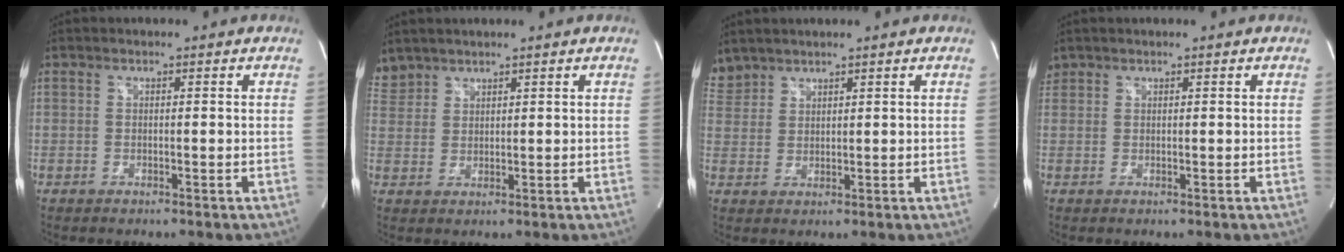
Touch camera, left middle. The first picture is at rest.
{"total": 3.4, "force": [3.1, 1.3, -0.2], "torque": [0.001, 0.015, 0.068]}
{"total": 3.9, "force": [3.6, 1.4, 0.0], "torque": [-0.007, 0.016, 0.083]}
{"total": 1.4, "force": [1.1, 0.9, 0.1], "torque": [-0.001, 0.016, 0.022]}